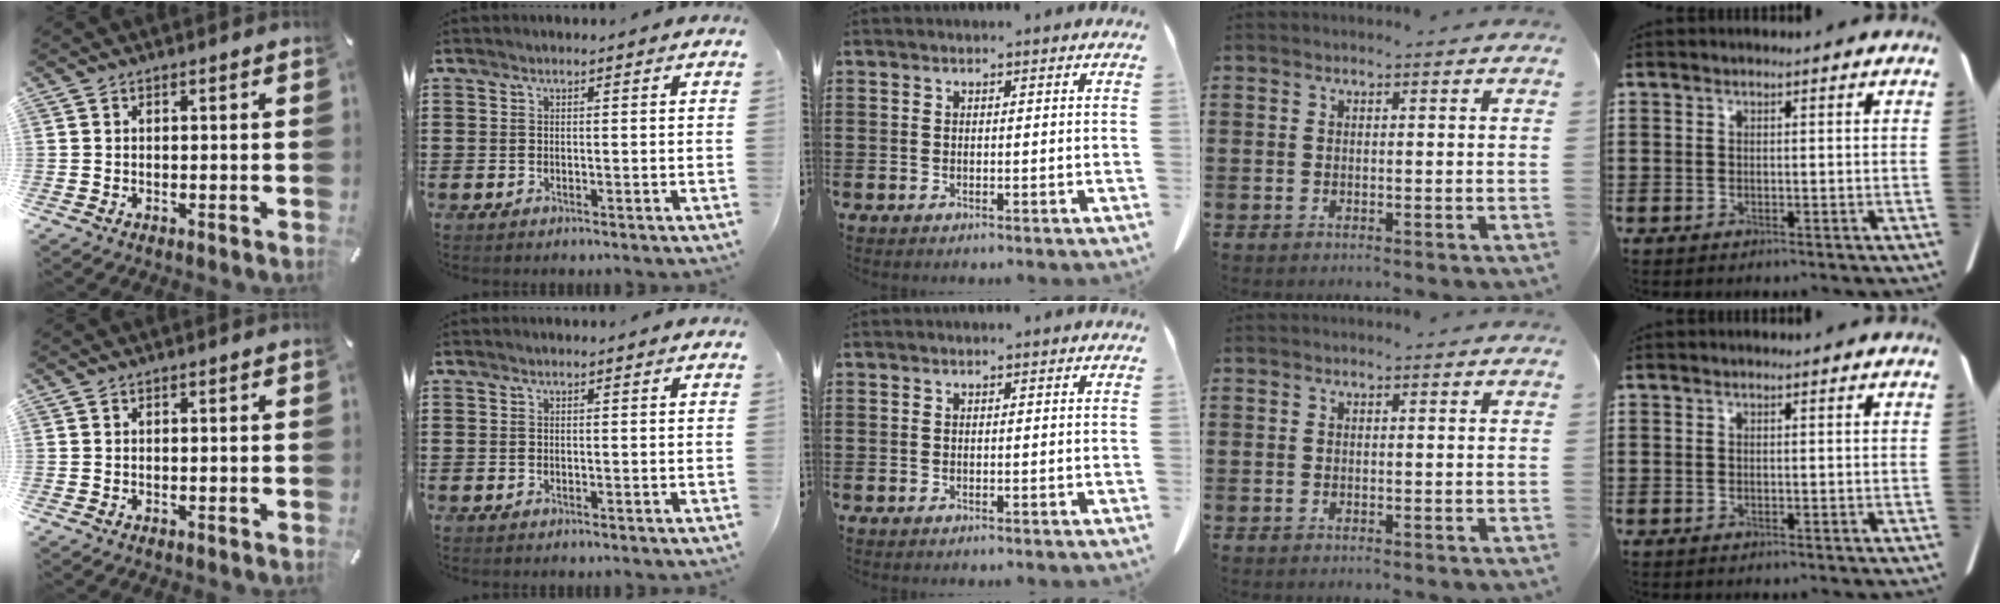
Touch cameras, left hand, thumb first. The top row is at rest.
{}